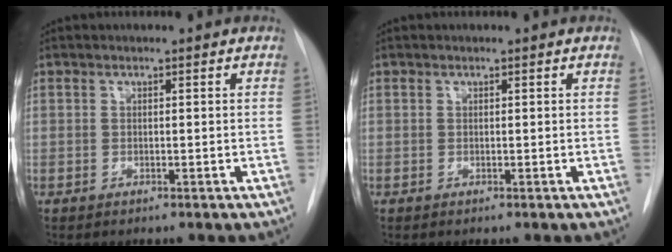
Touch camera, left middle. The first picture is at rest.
{"total": 0.0}